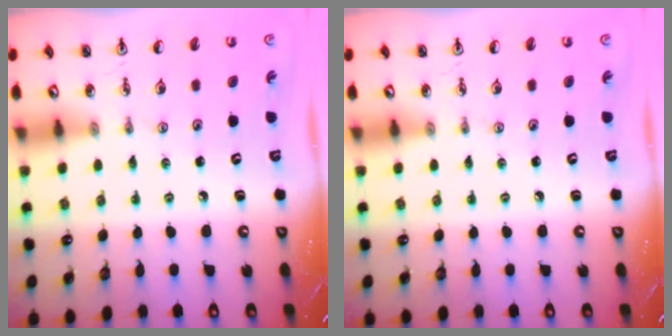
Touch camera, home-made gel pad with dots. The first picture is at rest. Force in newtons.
{"total": 0.0}